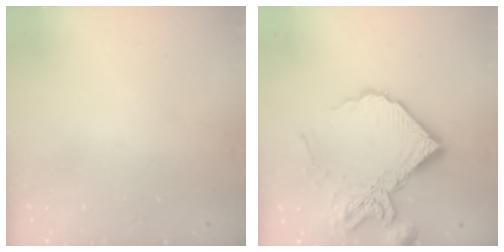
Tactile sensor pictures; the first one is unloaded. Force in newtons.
{"total": 17.4, "press": 17.3, "slide": 2.0}